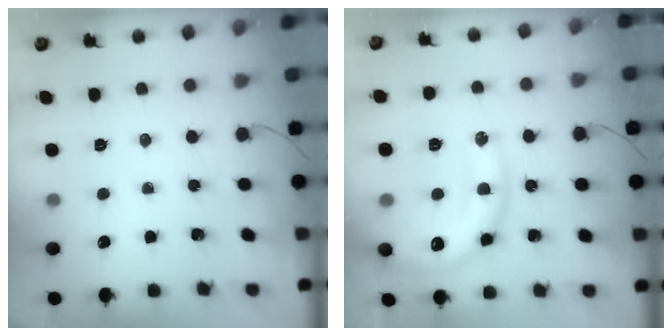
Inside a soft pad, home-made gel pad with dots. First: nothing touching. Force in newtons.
{"total": 16.0, "press": 16.0, "slide": 1.2}